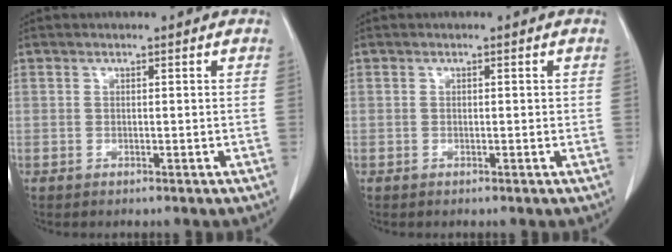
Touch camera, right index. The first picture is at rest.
{"total": 0.6, "force": [0.1, 0.3, 0.5], "torque": [-0.008, 0.002, 0.002]}